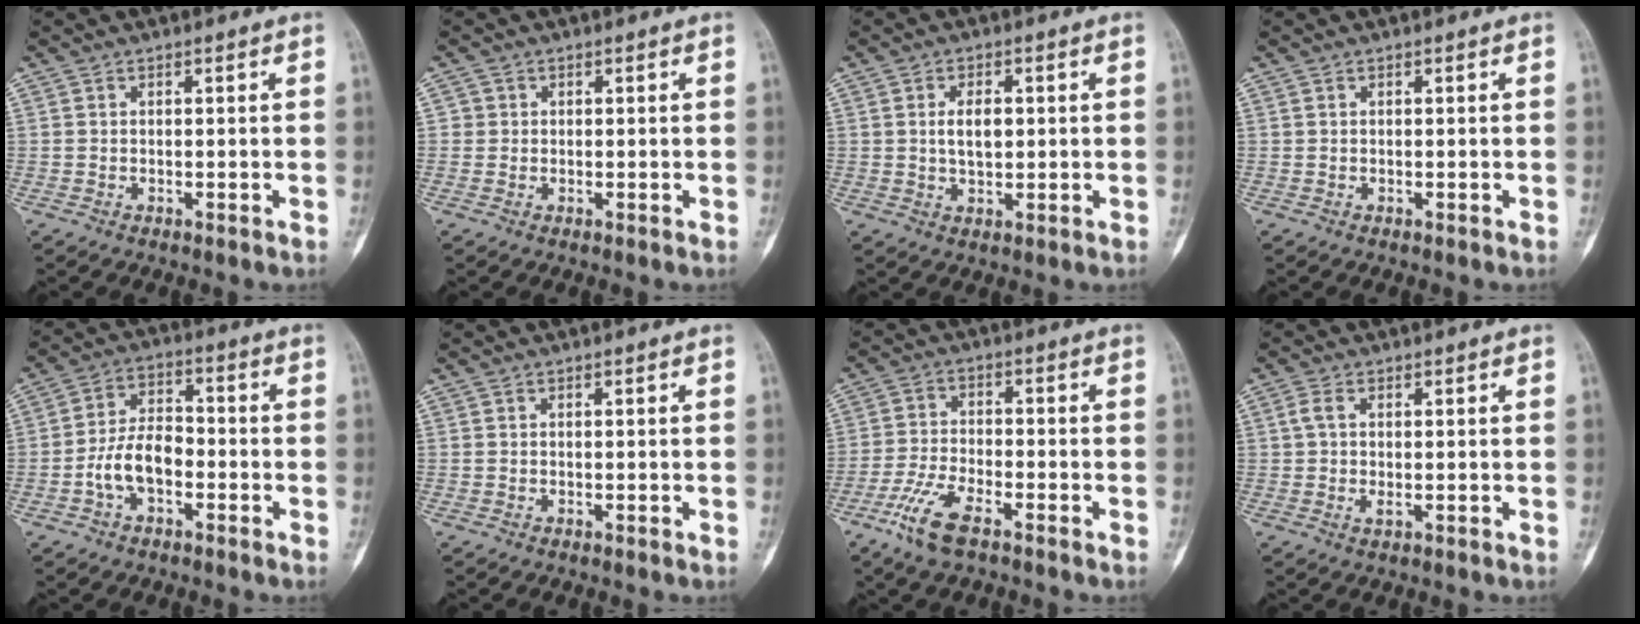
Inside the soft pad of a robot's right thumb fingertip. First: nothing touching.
{"total": 1.2, "force": [0.1, 1.2, 0.0], "torque": [0.010, 0.005, 0.000]}
{"total": 4.6, "force": [0.6, 2.6, 3.8], "torque": [-0.060, -0.003, 0.011]}
{"total": 0.0}
{"total": 8.4, "force": [-2.8, 5.0, 6.2], "torque": [-0.107, 0.033, -0.059]}
{"total": 0.0}
{"total": 8.0, "force": [-5.1, 2.8, 5.6], "torque": [-0.130, 0.013, -0.100]}
{"total": 3.0, "force": [0.3, 1.4, 2.6], "torque": [-0.064, 0.004, 0.005]}